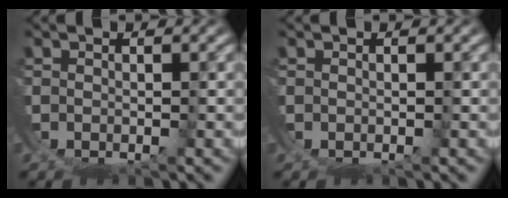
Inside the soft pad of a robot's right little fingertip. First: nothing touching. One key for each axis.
{"total": 0.0}